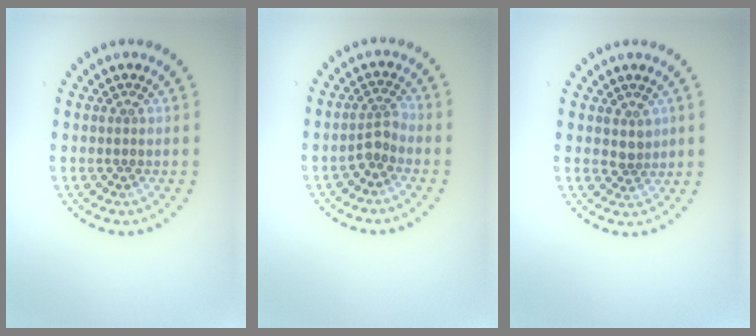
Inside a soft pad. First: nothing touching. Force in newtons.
{"total": 1.8, "press": 1.3, "slide": 1.2}
{"total": 1.4, "press": 1.1, "slide": 0.9}